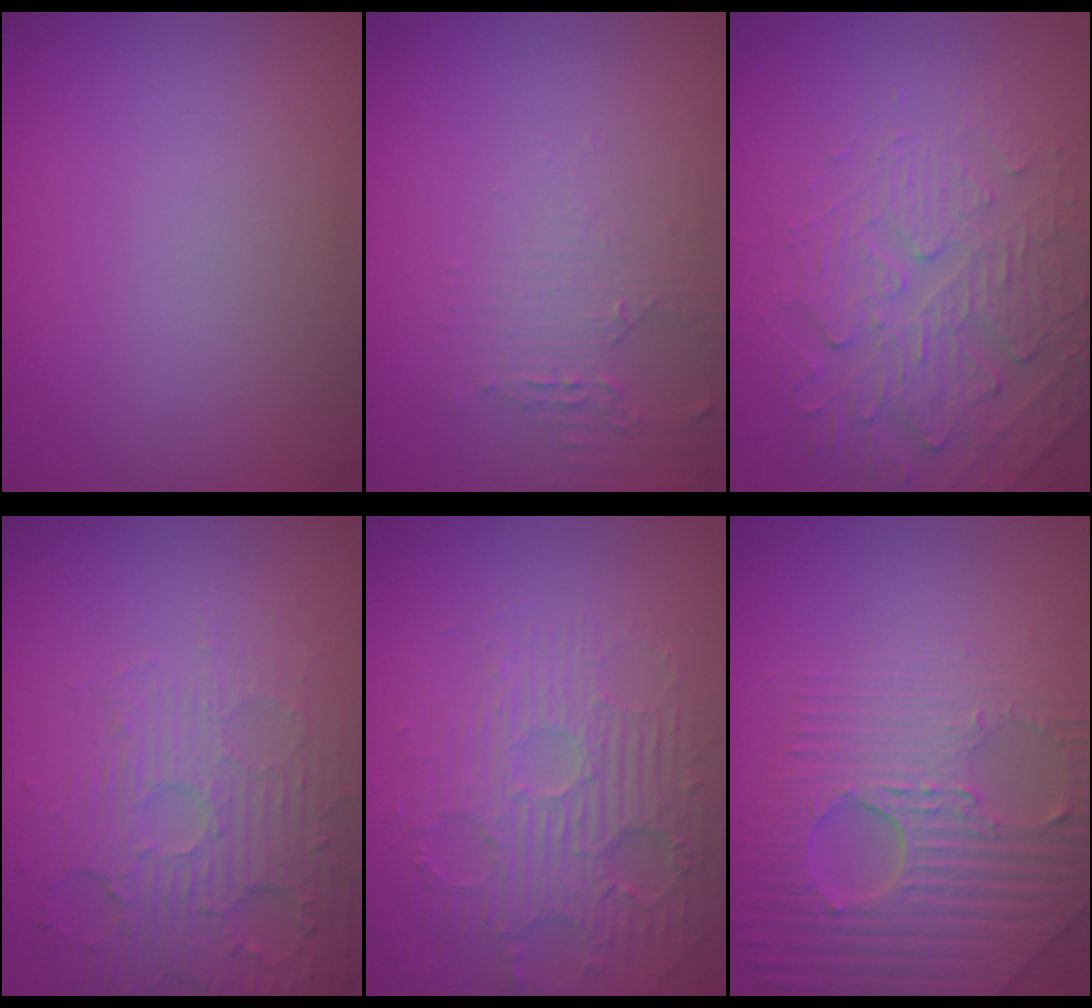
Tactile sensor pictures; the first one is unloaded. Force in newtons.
{"total": 1.7, "press": 1.7, "slide": 0.3}
{"total": 4.8, "press": 3.5, "slide": 3.2}
{"total": 5.7, "press": 3.6, "slide": 4.4}
{"total": 4.2, "press": 3.7, "slide": 1.9}
{"total": 8.3, "press": 5.8, "slide": 6.0}